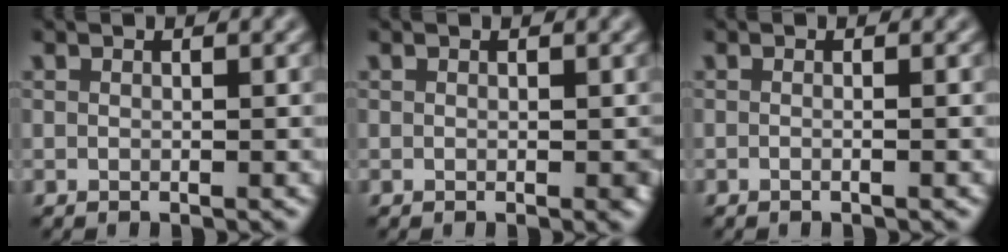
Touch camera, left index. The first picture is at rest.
{"total": 0.7, "force": [-0.1, 0.5, 0.4], "torque": [-0.005, 0.001, 0.003]}
{"total": 1.2, "force": [-0.4, 0.5, 1.0], "torque": [0.006, 0.000, -0.027]}